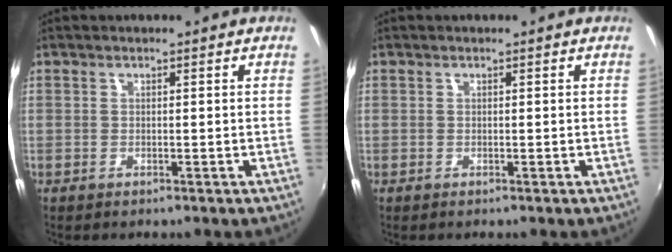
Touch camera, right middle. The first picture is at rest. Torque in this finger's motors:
{"motor_torque": [0.00, 0.00, 0.00, 0.00]}